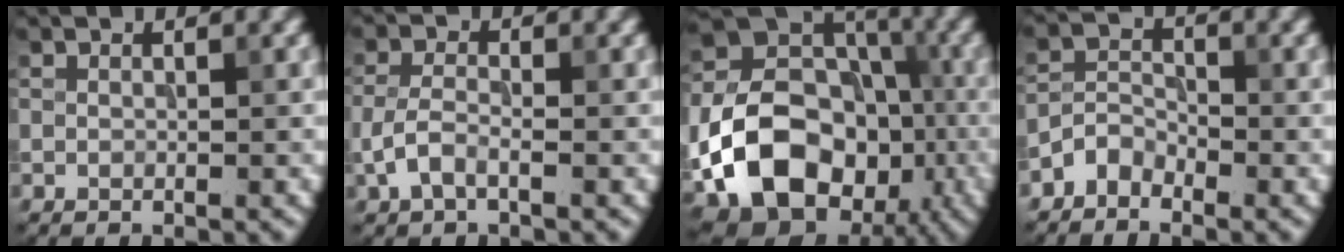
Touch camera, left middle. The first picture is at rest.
{"total": 2.4, "force": [-1.0, 1.1, 1.8], "torque": [-0.043, 0.004, -0.027]}
{"total": 16.5, "force": [-5.2, 12.2, 9.8], "torque": [-0.201, -0.021, -0.084]}
{"total": 2.2, "force": [-1.8, 1.1, 0.7], "torque": [-0.009, 0.010, -0.043]}